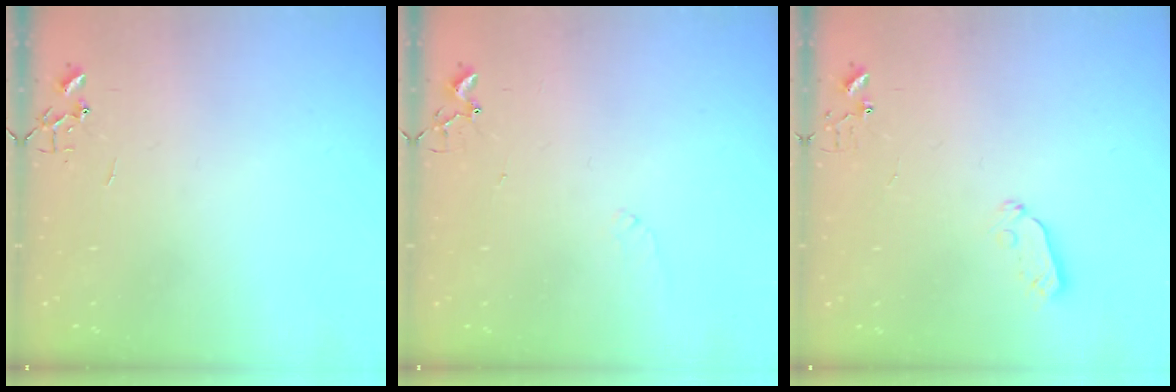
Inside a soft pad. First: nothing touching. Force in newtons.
{"total": 5.5, "press": 5.5, "slide": 0.8}
{"total": 3.9, "press": 3.8, "slide": 0.6}